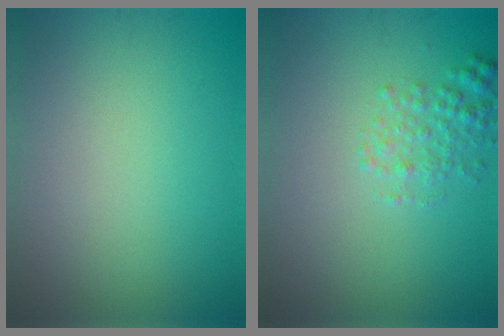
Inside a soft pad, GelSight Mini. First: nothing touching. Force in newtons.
{"total": 2.0, "press": 2.0, "slide": 0.1}